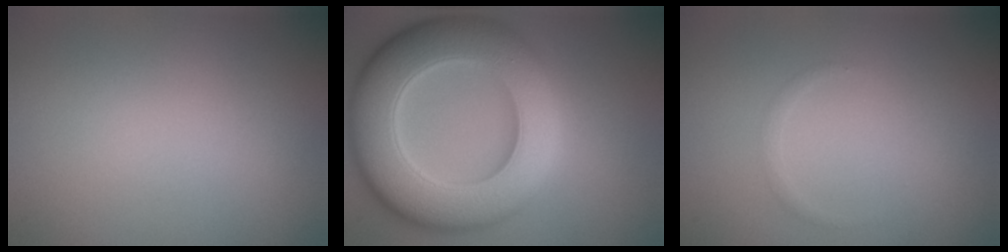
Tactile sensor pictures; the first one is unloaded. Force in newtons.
{"total": 13.3, "press": 13.1, "slide": 2.1}
{"total": 0.6, "press": 0.6, "slide": 0.1}